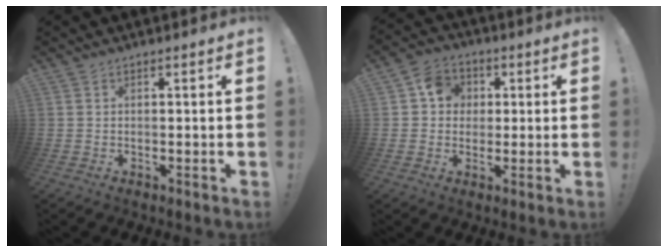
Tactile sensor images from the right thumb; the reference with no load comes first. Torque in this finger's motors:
{"motor_torque": [0.04, 0.04, -0.02, 0.04, 0.04]}